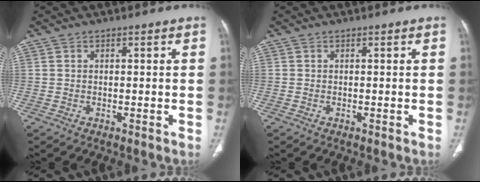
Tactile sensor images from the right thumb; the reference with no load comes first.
{"total": 0.0}